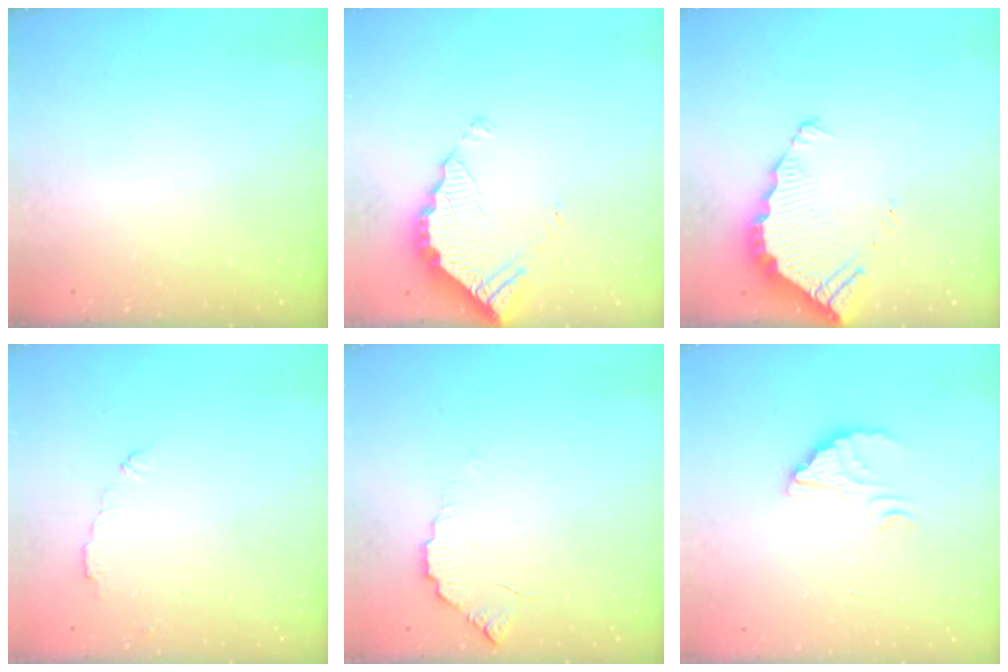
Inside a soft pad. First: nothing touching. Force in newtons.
{"total": 3.6, "press": 3.6, "slide": 0.2}
{"total": 3.9, "press": 3.9, "slide": 0.3}
{"total": 4.0, "press": 4.0, "slide": 0.4}
{"total": 4.0, "press": 4.0, "slide": 0.3}
{"total": 2.9, "press": 2.9, "slide": 0.1}